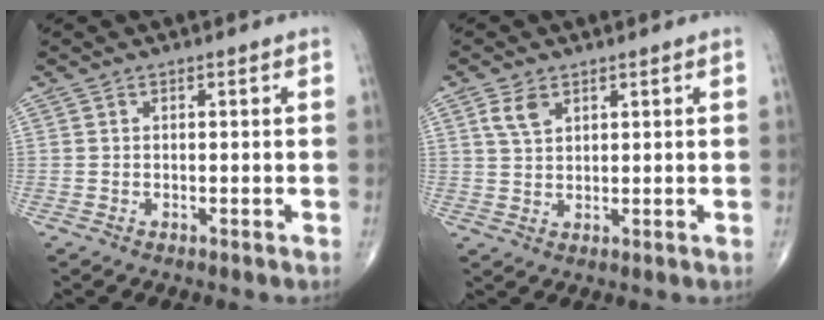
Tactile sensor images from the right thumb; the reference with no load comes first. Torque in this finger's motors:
{"motor_torque": [-0.37, 0.30, 0.46, 0.24, 0.11]}